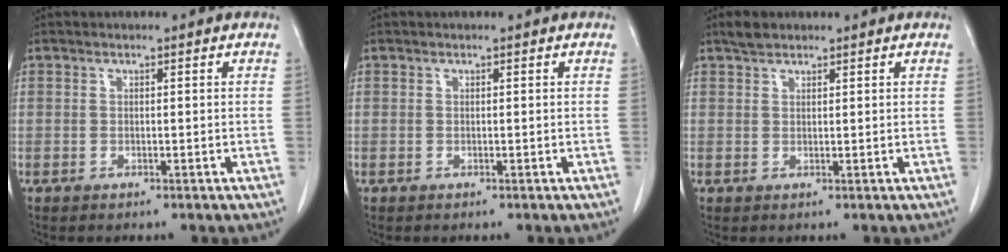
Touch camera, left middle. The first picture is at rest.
{"total": 0.0}
{"total": 2.0, "force": [1.7, 0.8, 0.7], "torque": [-0.017, 0.007, 0.029]}